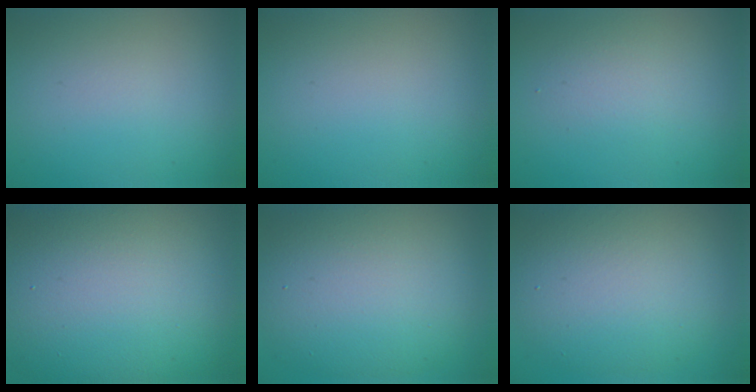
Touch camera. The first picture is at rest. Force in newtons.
{"total": 0.0}
{"total": 2.0, "press": 2.0, "slide": 0.2}
{"total": 17.9, "press": 17.9, "slide": 1.1}
{"total": 10.1, "press": 10.1, "slide": 0.8}
{"total": 8.1, "press": 8.0, "slide": 1.0}